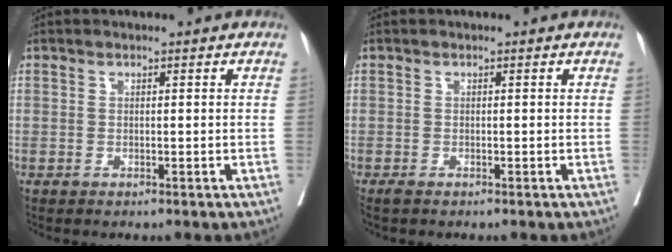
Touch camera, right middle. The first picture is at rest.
{"total": 0.7, "force": [-0.6, 0.2, 0.3], "torque": [-0.013, -0.004, -0.011]}